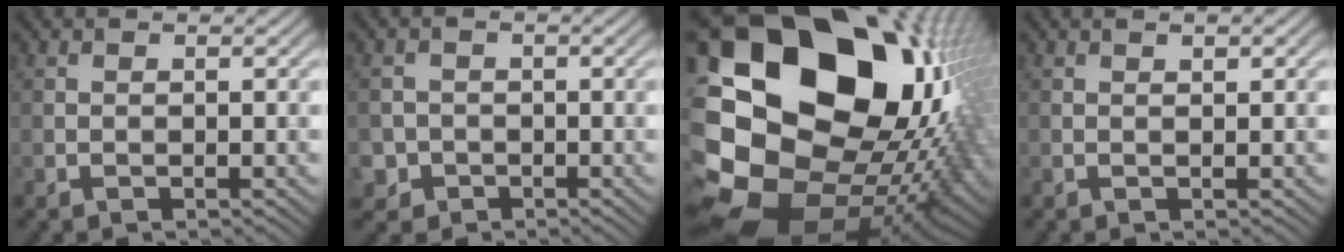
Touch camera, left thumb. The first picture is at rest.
{"total": 2.9, "force": [-1.1, 2.7, 0.3], "torque": [0.002, -0.002, -0.032]}
{"total": 23.8, "force": [2.6, 19.3, 13.6], "torque": [-0.306, -0.026, 0.065]}
{"total": 1.2, "force": [0.7, 0.1, 1.0], "torque": [-0.020, 0.000, 0.009]}